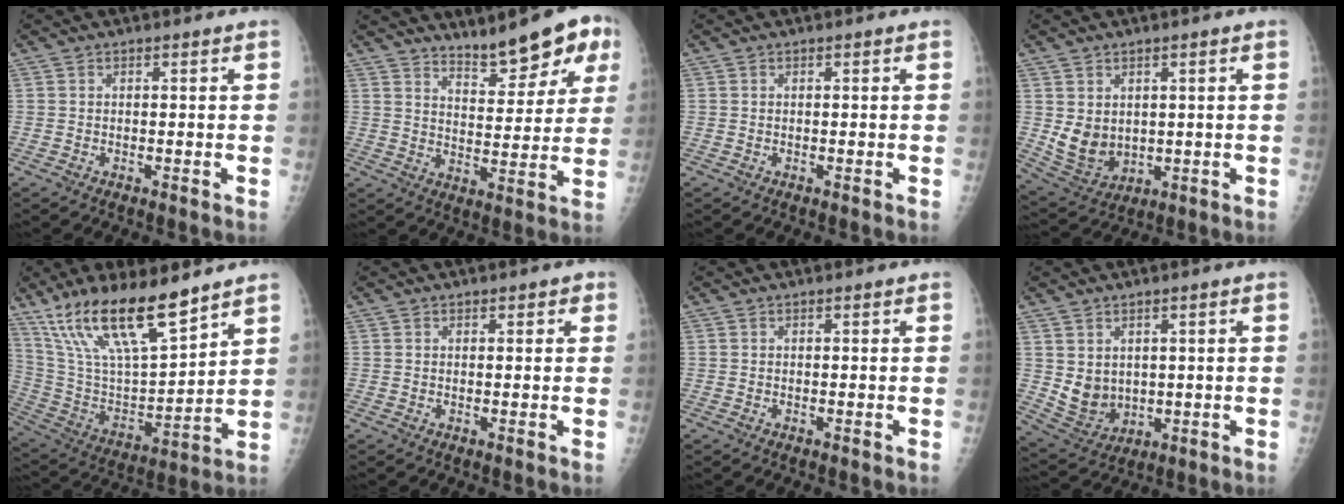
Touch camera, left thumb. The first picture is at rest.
{"total": 11.8, "force": [7.9, 3.9, 7.7], "torque": [-0.075, -0.036, 0.123]}
{"total": 0.0}
{"total": 7.5, "force": [1.0, 6.0, 4.4], "torque": [-0.061, -0.018, 0.046]}
{"total": 20.9, "force": [14.7, 5.6, 13.8], "torque": [-0.234, -0.060, 0.282]}
{"total": 1.4, "force": [0.8, 0.9, 0.8], "torque": [0.004, 0.000, 0.005]}
{"total": 0.0}
{"total": 6.9, "force": [1.1, 5.6, 3.8], "torque": [-0.047, -0.021, 0.046]}